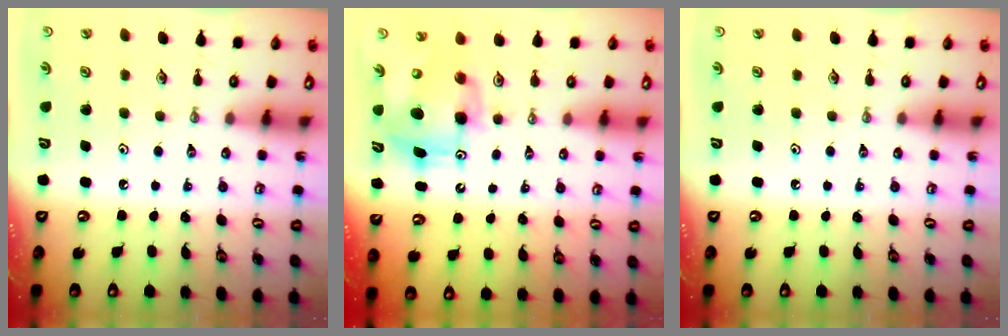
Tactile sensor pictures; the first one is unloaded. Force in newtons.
{"total": 8.0, "press": 7.9, "slide": 1.4}
{"total": 0.0}